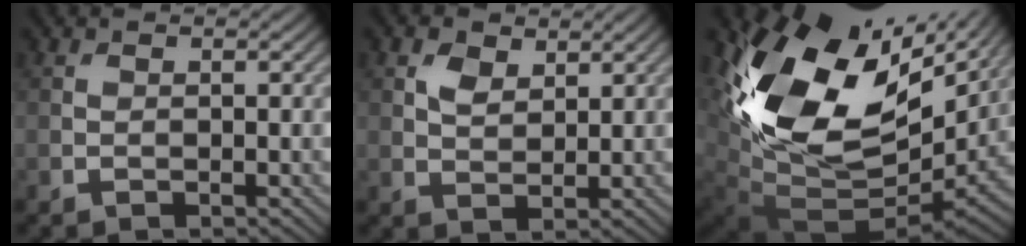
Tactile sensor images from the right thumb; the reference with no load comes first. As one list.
[{"total": 3.0, "force": [1.6, 1.8, 1.7], "torque": [-0.039, -0.001, 0.033]}, {"total": 17.9, "force": [6.3, 11.9, 11.8], "torque": [-0.267, -0.019, 0.134]}]